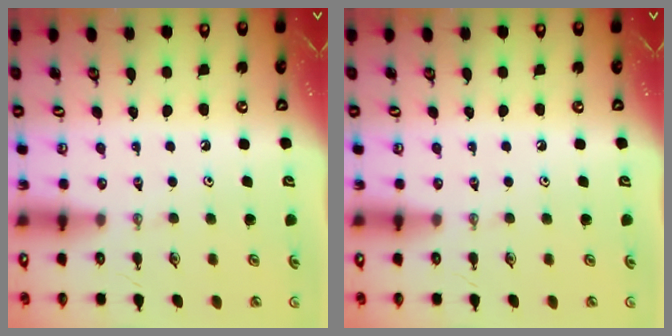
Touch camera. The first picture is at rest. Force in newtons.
{"total": 0.0}